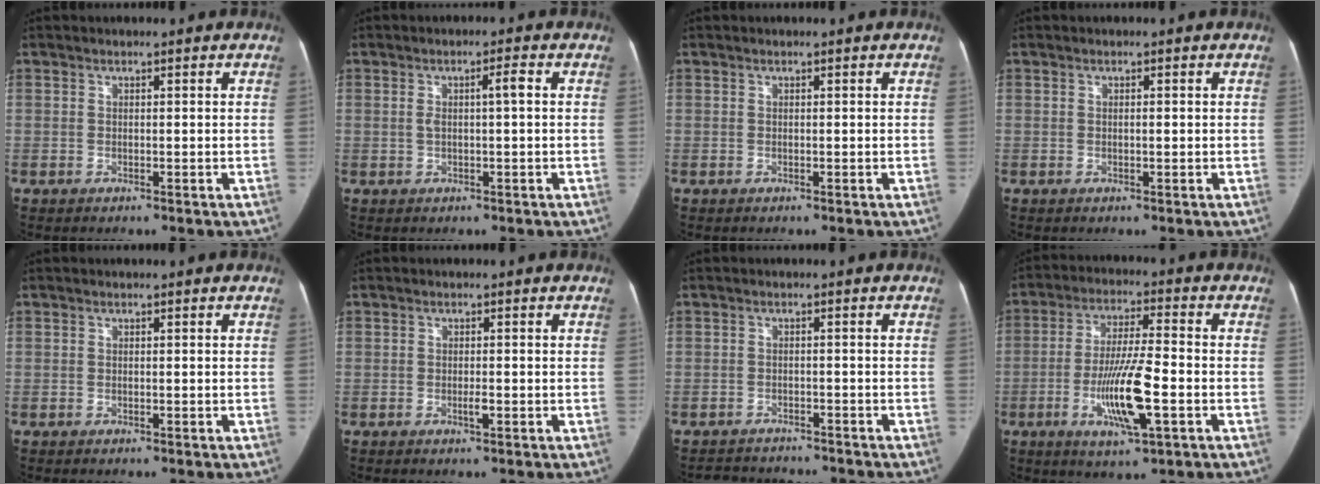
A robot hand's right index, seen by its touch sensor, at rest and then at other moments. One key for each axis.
{"total": 3.1, "fx": 0.3, "fy": 0.5, "fz": 3.1, "tx": -0.057, "ty": 0.014, "tz": 0.008}
{"total": 0.0}
{"total": 0.8, "fx": 0.0, "fy": 0.3, "fz": 0.8, "tx": -0.015, "ty": 0.002, "tz": 0.000}
{"total": 0.0}
{"total": 1.4, "fx": -0.5, "fy": 0.4, "fz": 1.3, "tx": -0.023, "ty": 0.001, "tz": -0.009}
{"total": 6.3, "fx": -6.0, "fy": 1.9, "fz": 0.7, "tx": -0.007, "ty": 0.008, "tz": -0.085}
{"total": 11.8, "fx": -3.6, "fy": 1.6, "fz": 11.1, "tx": -0.210, "ty": -0.008, "tz": -0.062}